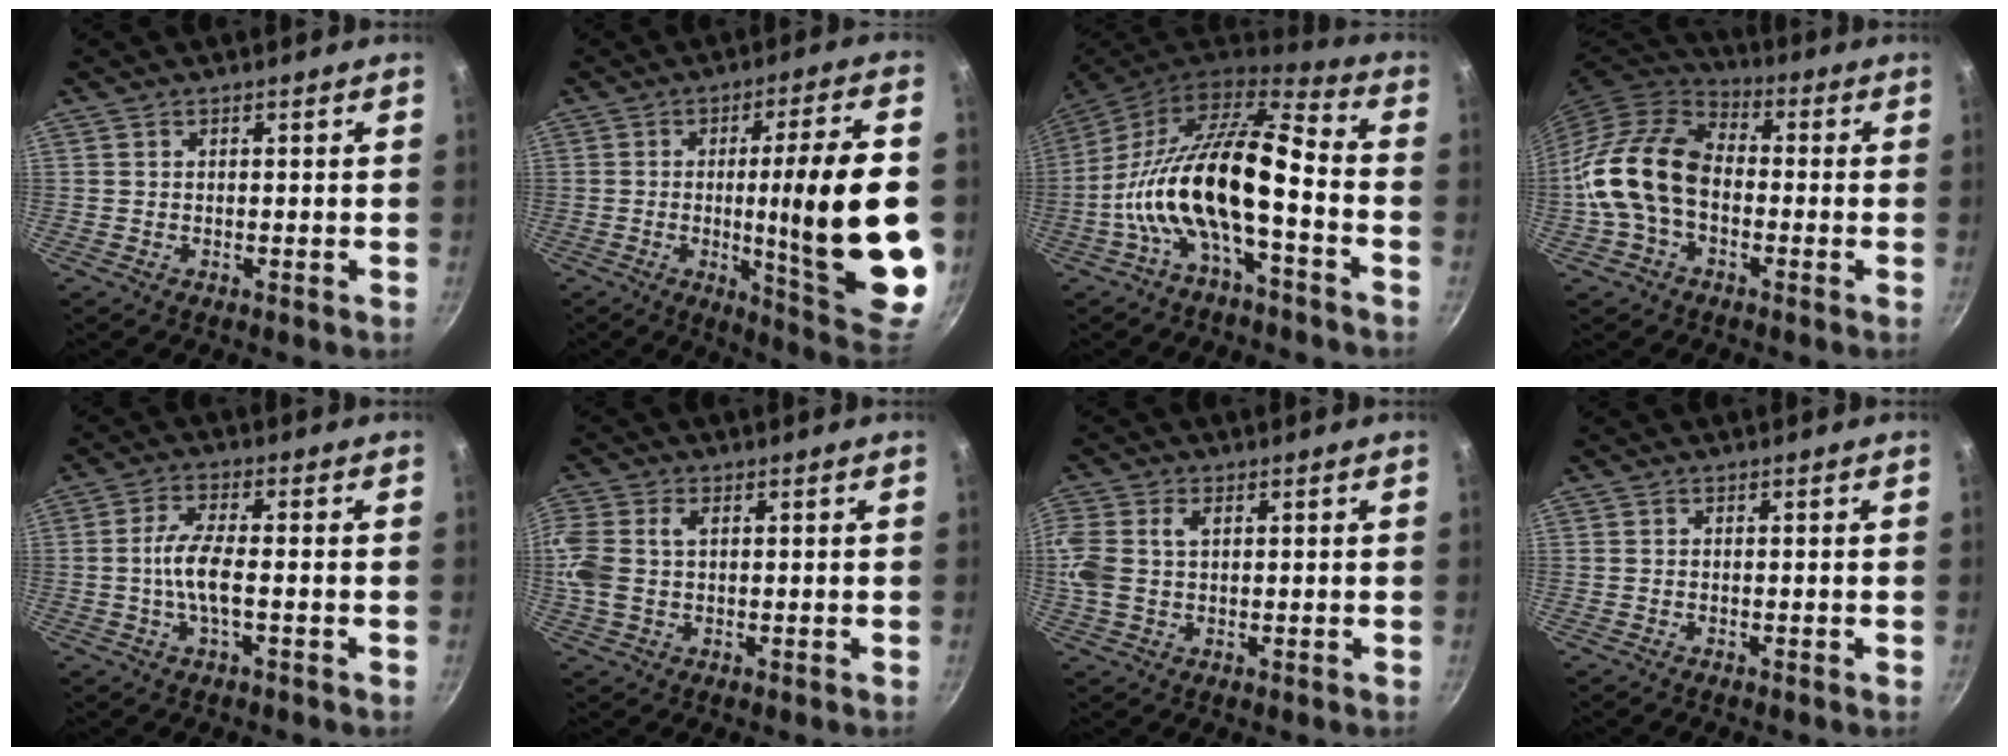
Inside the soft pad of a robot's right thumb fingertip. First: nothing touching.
{"total": 23.5, "force": [-2.0, 3.4, 23.1], "torque": [-0.319, -0.009, -0.019]}
{"total": 16.7, "force": [-4.5, 6.0, 14.9], "torque": [-0.283, 0.053, -0.098]}
{"total": 14.9, "force": [-1.9, 10.2, 10.7], "torque": [-0.179, 0.037, -0.053]}
{"total": 6.4, "force": [-1.1, 1.7, 6.1], "torque": [-0.130, 0.012, -0.030]}
{"total": 7.9, "force": [1.1, 5.2, 5.9], "torque": [-0.131, 0.012, 0.016]}
{"total": 7.7, "force": [1.4, 5.2, 5.6], "torque": [-0.123, 0.014, 0.022]}
{"total": 0.0}